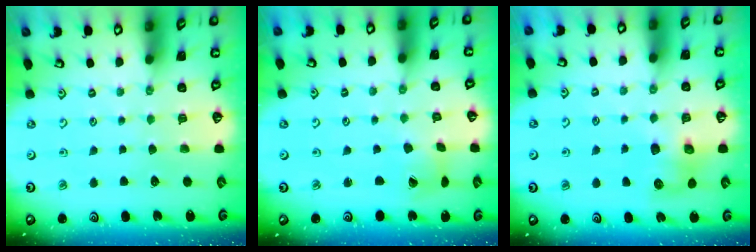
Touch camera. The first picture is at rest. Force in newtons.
{"total": 2.8, "press": 2.8, "slide": 0.4}
{"total": 7.4, "press": 7.4, "slide": 0.8}